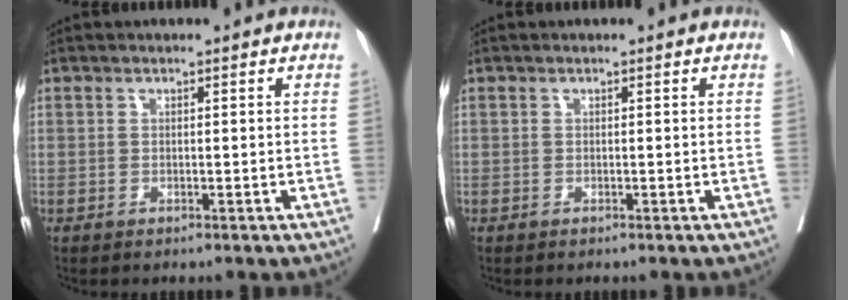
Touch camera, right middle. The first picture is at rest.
{"total": 0.0}